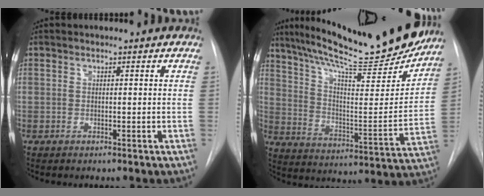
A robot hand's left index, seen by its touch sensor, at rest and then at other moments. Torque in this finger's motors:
{"motor_torque": [1.04, -1.10, 0.21, 0.02]}